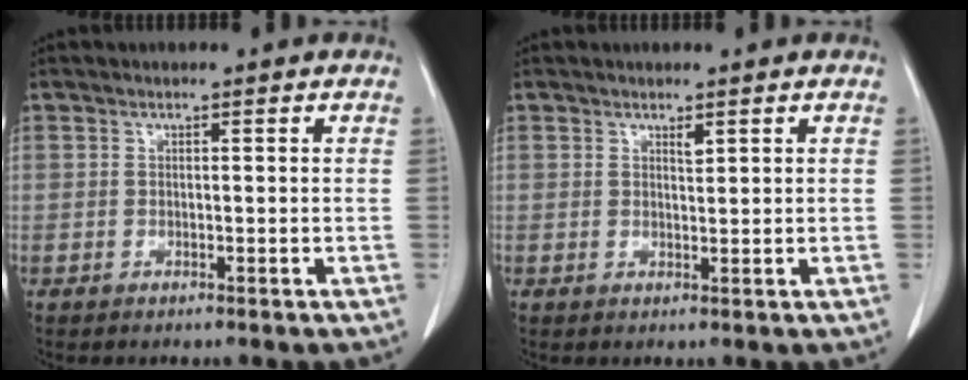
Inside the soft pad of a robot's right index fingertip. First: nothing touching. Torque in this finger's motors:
{"motor_torque": [0.08, 0.02, 0.00, 0.01]}